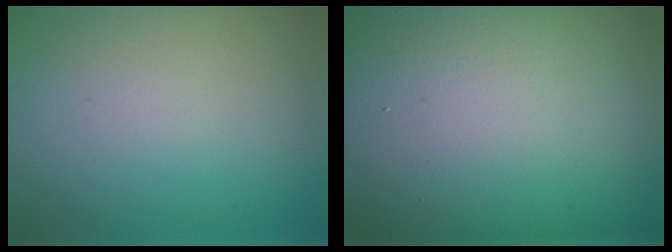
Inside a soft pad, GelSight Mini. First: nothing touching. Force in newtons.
{"total": 25.5, "press": 25.5, "slide": 1.0}